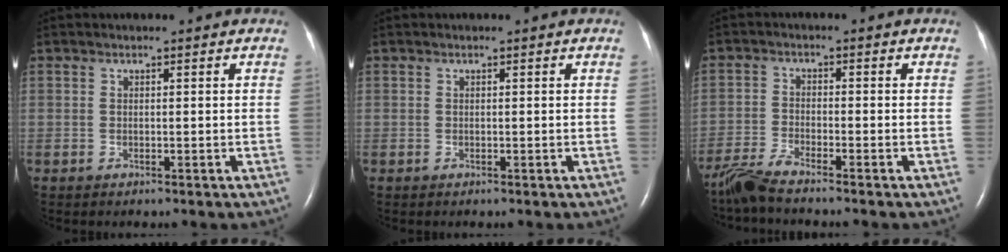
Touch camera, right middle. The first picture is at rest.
{"total": 0.0}
{"total": 4.6, "force": [-4.2, -0.4, 1.9], "torque": [-0.049, -0.021, -0.088]}